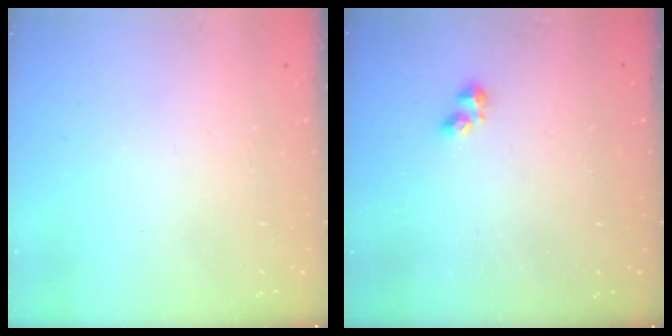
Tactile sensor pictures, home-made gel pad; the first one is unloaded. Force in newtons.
{"total": 2.3, "press": 2.3, "slide": 0.5}